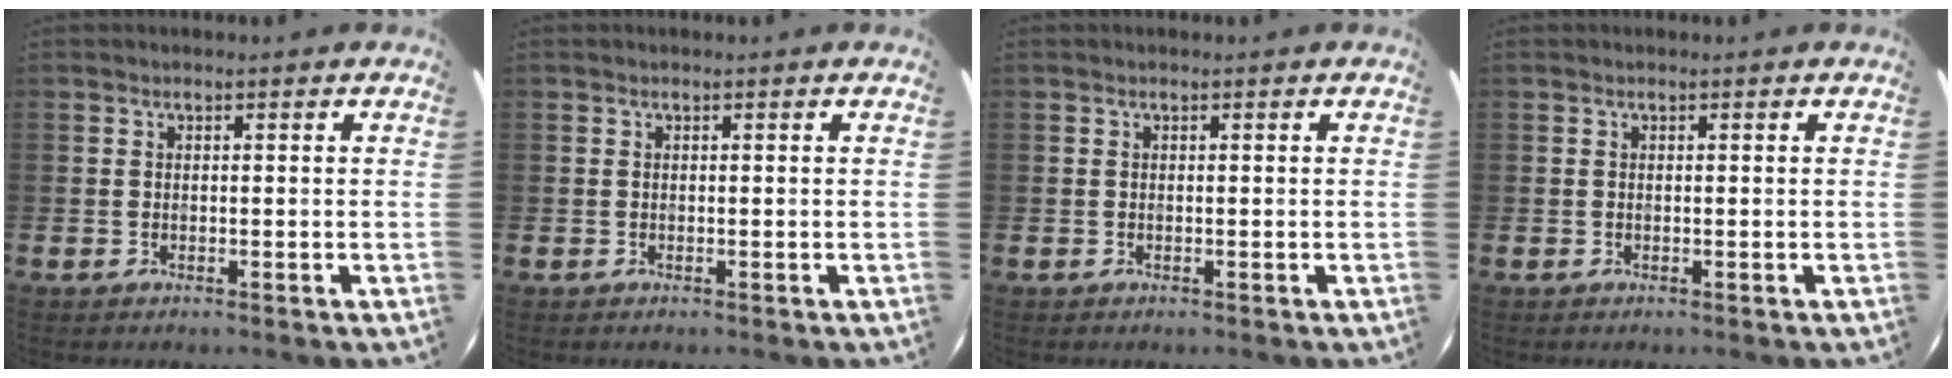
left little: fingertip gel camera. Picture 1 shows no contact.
{"total": 0.0}
{"total": 0.0}
{"total": 0.0}